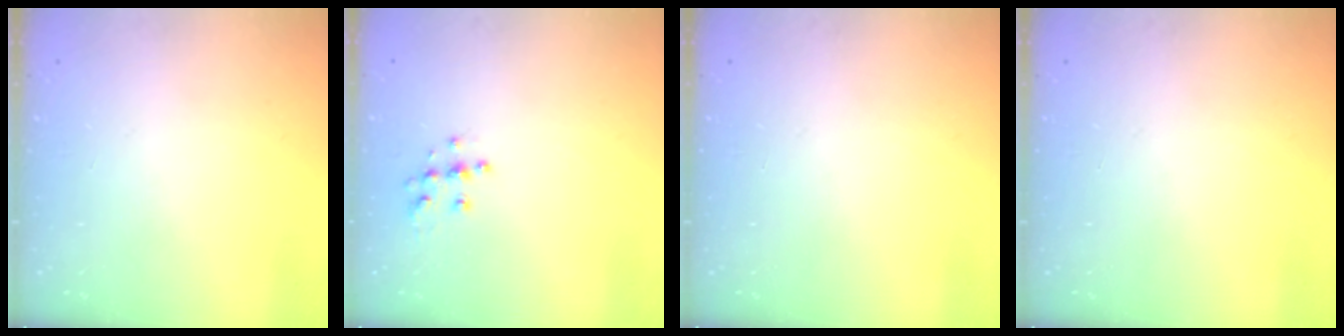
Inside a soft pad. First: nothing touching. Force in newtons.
{"total": 6.3, "press": 6.3, "slide": 0.3}
{"total": 0.0}
{"total": 0.0}